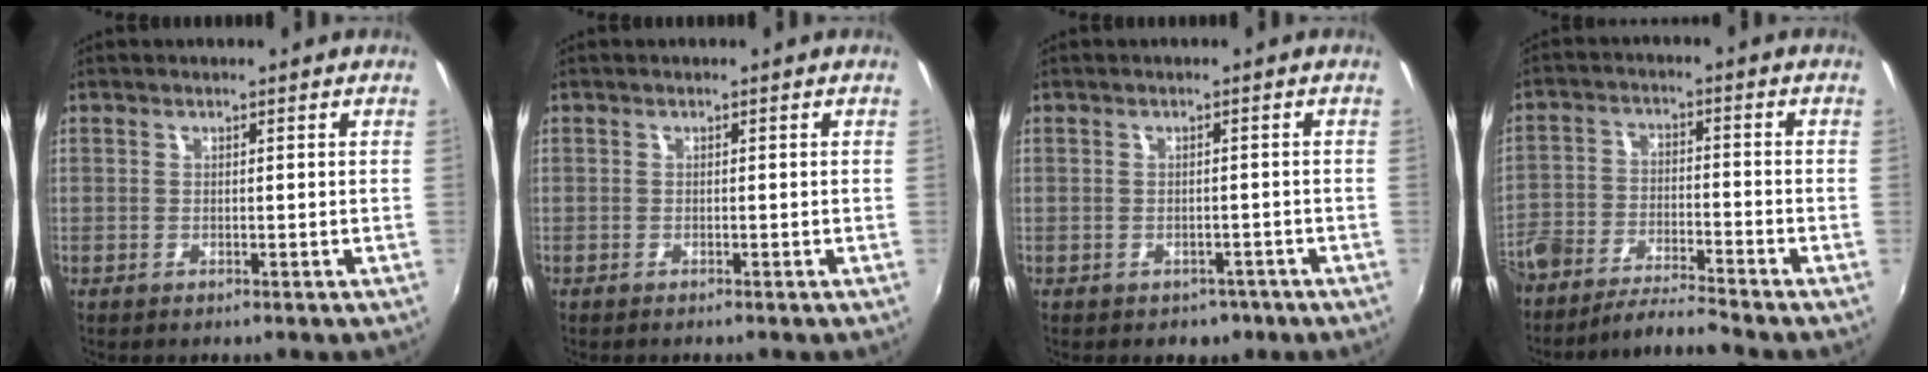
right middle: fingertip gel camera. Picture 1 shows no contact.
{"total": 0.0}
{"total": 3.5, "force": [-2.3, 2.5, 1.1], "torque": [-0.025, -0.005, -0.023]}
{"total": 7.0, "force": [-6.4, 0.7, 2.7], "torque": [-0.076, 0.000, -0.129]}